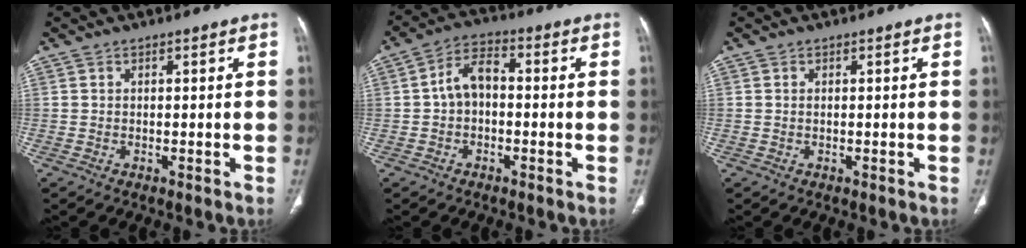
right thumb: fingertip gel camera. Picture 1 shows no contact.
{"total": 6.5, "force": [-0.4, 4.4, 4.8], "torque": [-0.076, 0.025, -0.019]}
{"total": 0.0}